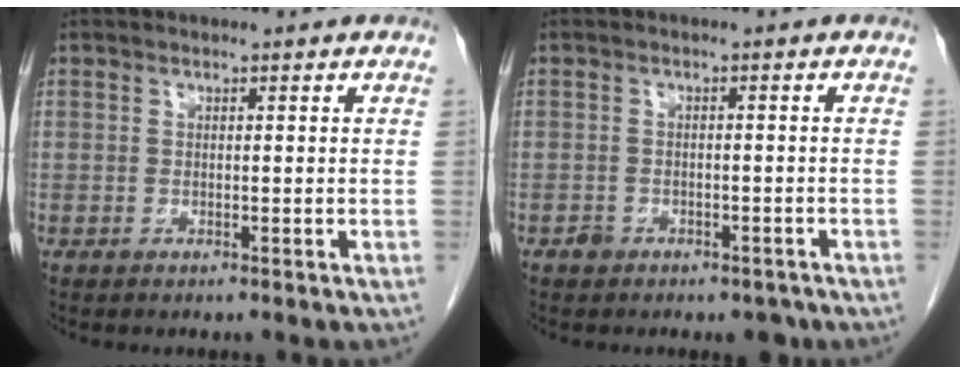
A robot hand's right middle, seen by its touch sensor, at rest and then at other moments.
{"total": 2.8, "force": [-2.1, 1.9, 0.6], "torque": [-0.002, 0.009, -0.024]}